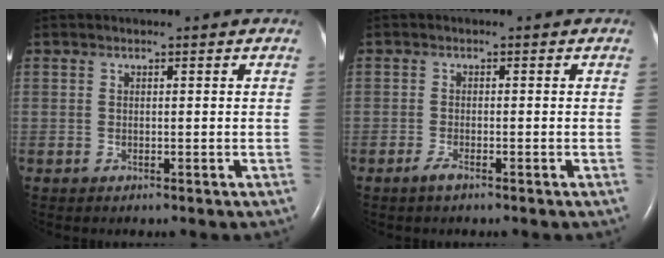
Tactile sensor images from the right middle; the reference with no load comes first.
{"total": 1.4, "force": [-1.1, 0.2, 0.9], "torque": [-0.024, -0.003, -0.022]}